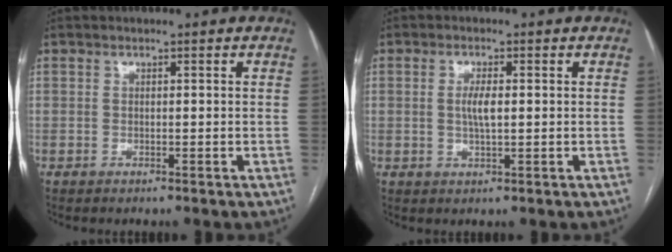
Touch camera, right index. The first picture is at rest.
{"total": 3.1, "force": [0.2, 0.5, 3.0], "torque": [-0.060, -0.002, 0.005]}